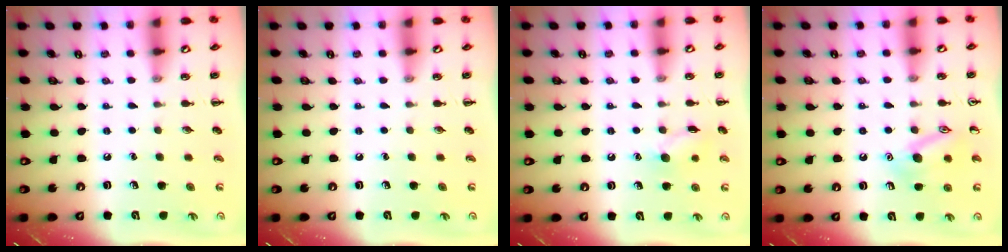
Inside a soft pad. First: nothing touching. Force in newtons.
{"total": 0.0}
{"total": 8.1, "press": 8.0, "slide": 0.6}
{"total": 12.2, "press": 12.2, "slide": 0.8}